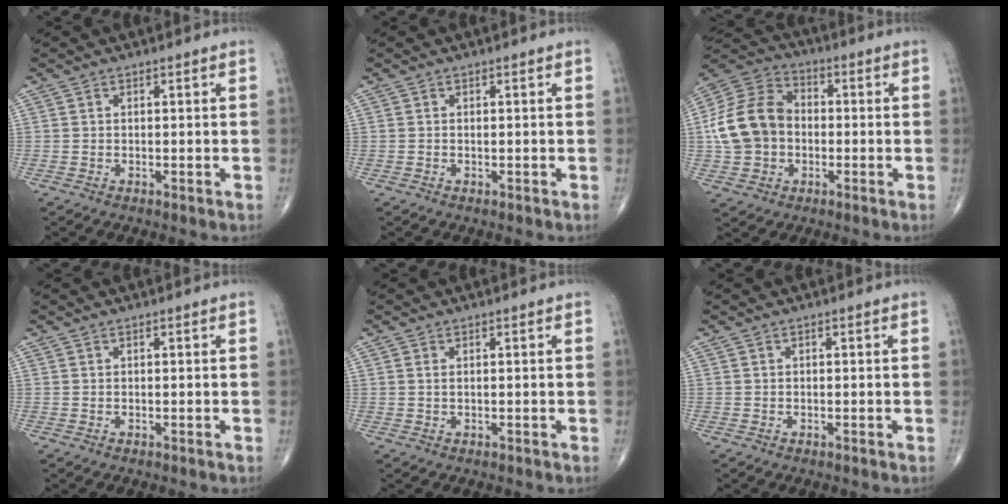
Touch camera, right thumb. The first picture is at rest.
{"total": 0.0}
{"total": 14.5, "force": [-0.9, 11.4, 8.9], "torque": [-0.158, 0.033, -0.023]}
{"total": 0.0}
{"total": 0.6, "force": [0.1, 0.3, 0.5], "torque": [-0.015, 0.003, 0.004]}
{"total": 0.0}